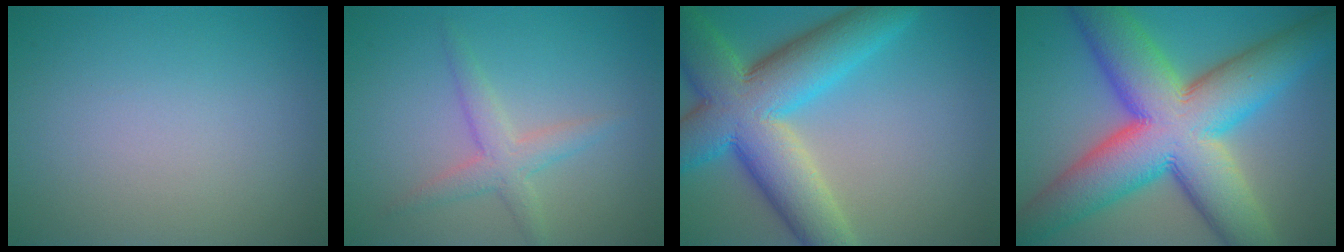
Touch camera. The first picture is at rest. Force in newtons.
{"total": 2.6, "press": 2.6, "slide": 0.1}
{"total": 11.9, "press": 11.8, "slide": 0.7}
{"total": 15.7, "press": 15.6, "slide": 0.6}